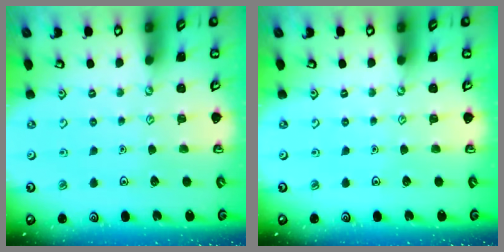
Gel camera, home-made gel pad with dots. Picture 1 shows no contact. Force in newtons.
{"total": 0.0}